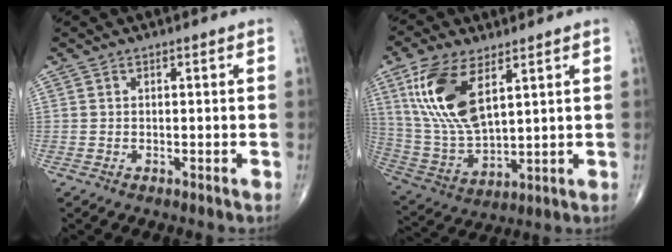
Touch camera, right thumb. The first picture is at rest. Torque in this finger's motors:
{"motor_torque": [-1.06, 1.72, 1.46, 0.64, 0.24]}